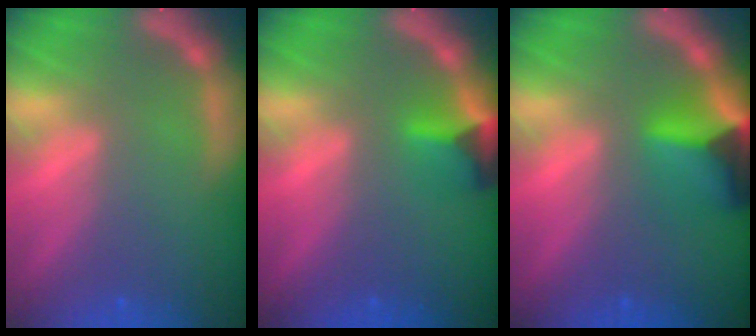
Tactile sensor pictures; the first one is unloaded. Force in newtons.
{"total": 3.4}
{"total": 6.4}